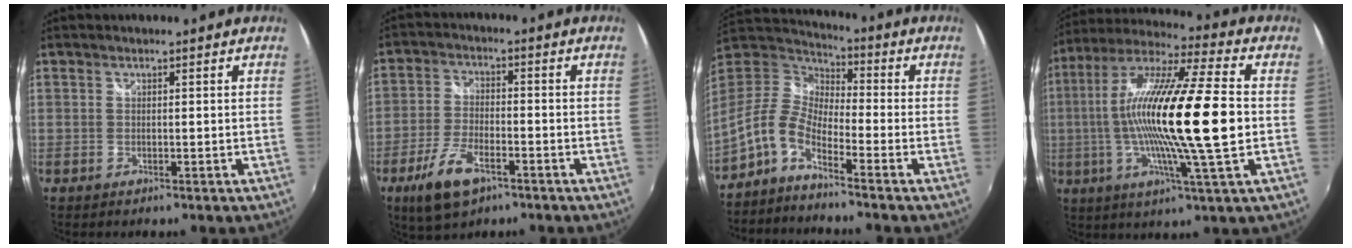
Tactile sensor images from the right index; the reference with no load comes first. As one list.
[{"total": 10.0, "force": [-5.7, 4.3, 7.0], "torque": [-0.160, -0.014, -0.105]}, {"total": 8.0, "force": [-5.0, 2.8, 5.6], "torque": [-0.112, 0.006, -0.113]}, {"total": 21.5, "force": [-1.0, 0.8, 21.5], "torque": [-0.381, -0.005, -0.031]}]